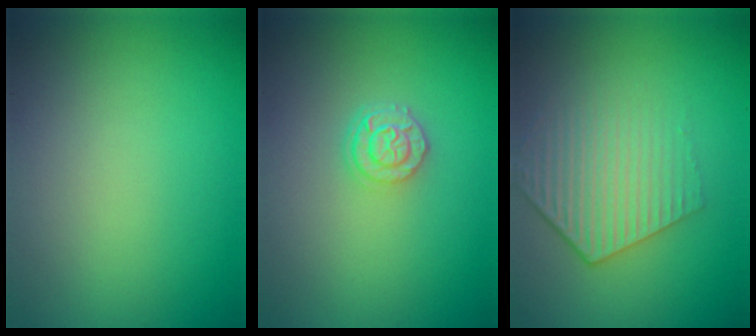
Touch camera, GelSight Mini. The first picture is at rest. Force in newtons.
{"total": 2.4, "press": 1.9, "slide": 1.4}
{"total": 4.3, "press": 3.2, "slide": 2.9}